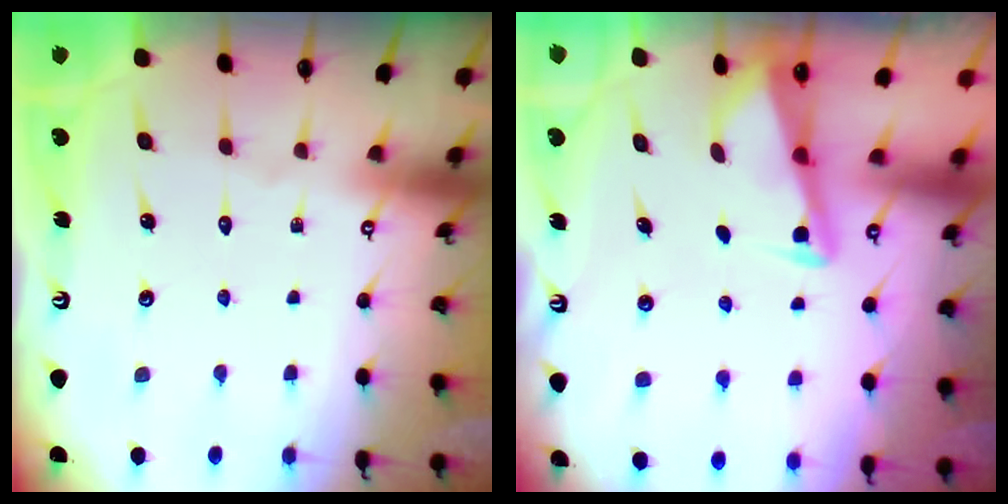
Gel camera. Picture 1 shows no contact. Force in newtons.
{"total": 3.0, "press": 2.9, "slide": 0.4}